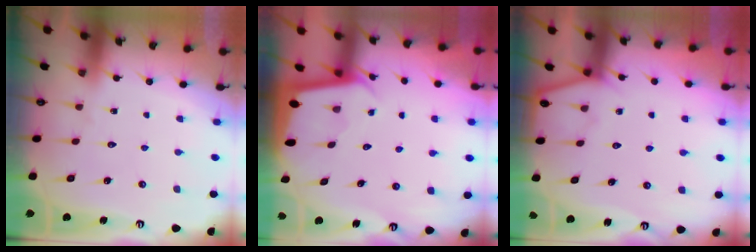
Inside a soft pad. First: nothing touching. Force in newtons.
{"total": 1.7, "press": 1.7, "slide": 0.1}
{"total": 4.0, "press": 3.9, "slide": 0.4}